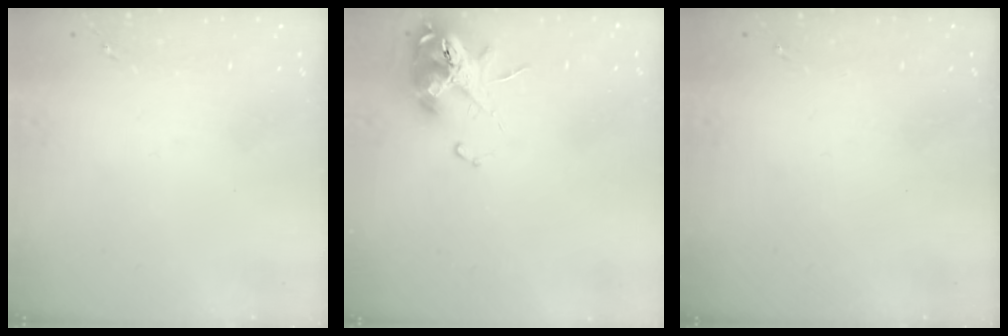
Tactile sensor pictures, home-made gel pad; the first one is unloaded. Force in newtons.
{"total": 11.8, "press": 11.7, "slide": 1.4}
{"total": 0.0}